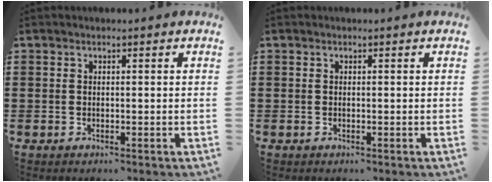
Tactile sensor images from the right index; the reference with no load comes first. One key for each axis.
{"total": 0.0}